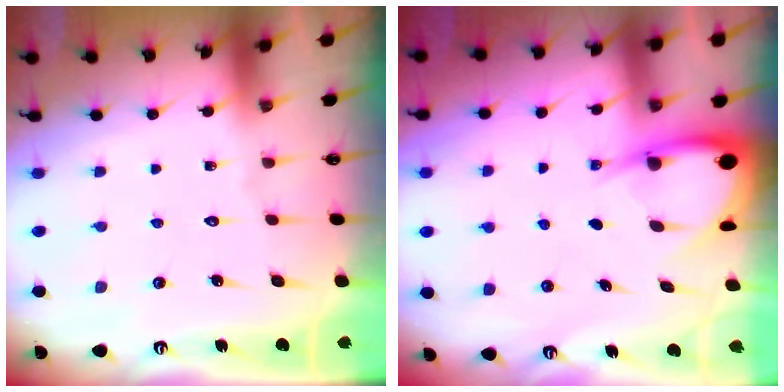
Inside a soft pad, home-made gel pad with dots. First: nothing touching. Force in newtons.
{"total": 6.0, "press": 6.0, "slide": 0.7}